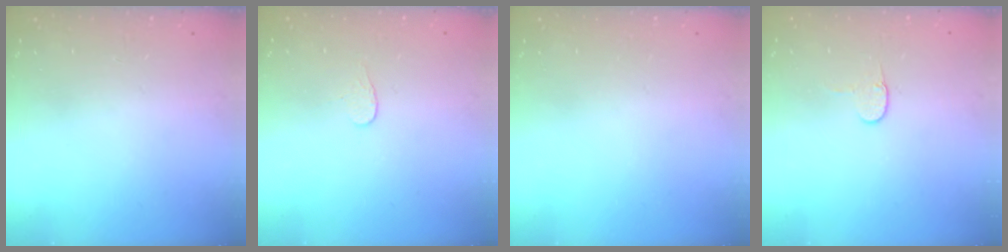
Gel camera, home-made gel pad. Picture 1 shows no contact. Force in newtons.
{"total": 3.4, "press": 3.4, "slide": 0.4}
{"total": 0.0}
{"total": 3.2, "press": 3.2, "slide": 0.3}